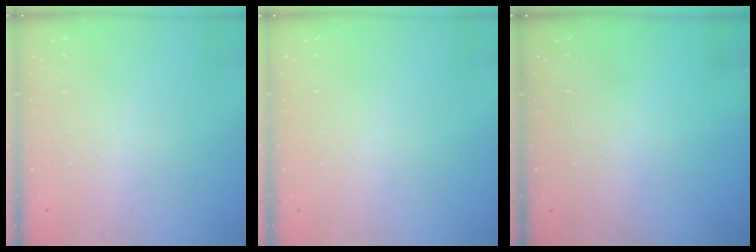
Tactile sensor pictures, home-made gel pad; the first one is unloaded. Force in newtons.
{"total": 0.0}
{"total": 1.7, "press": 1.7, "slide": 0.1}